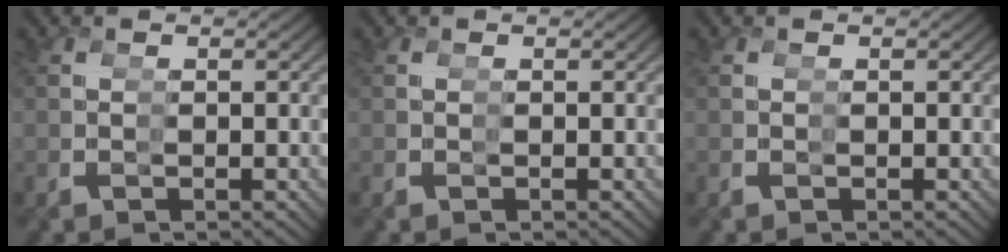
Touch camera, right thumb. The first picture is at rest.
{"total": 0.0}
{"total": 0.0}